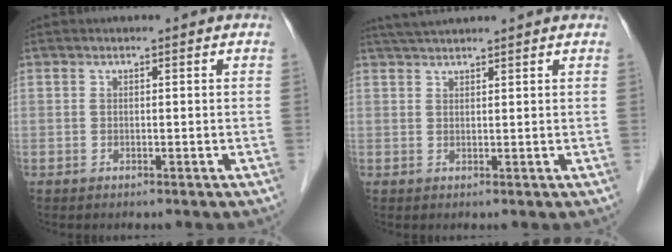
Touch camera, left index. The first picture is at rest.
{"total": 4.5, "force": [4.1, -0.1, 1.9], "torque": [-0.030, 0.033, 0.070]}